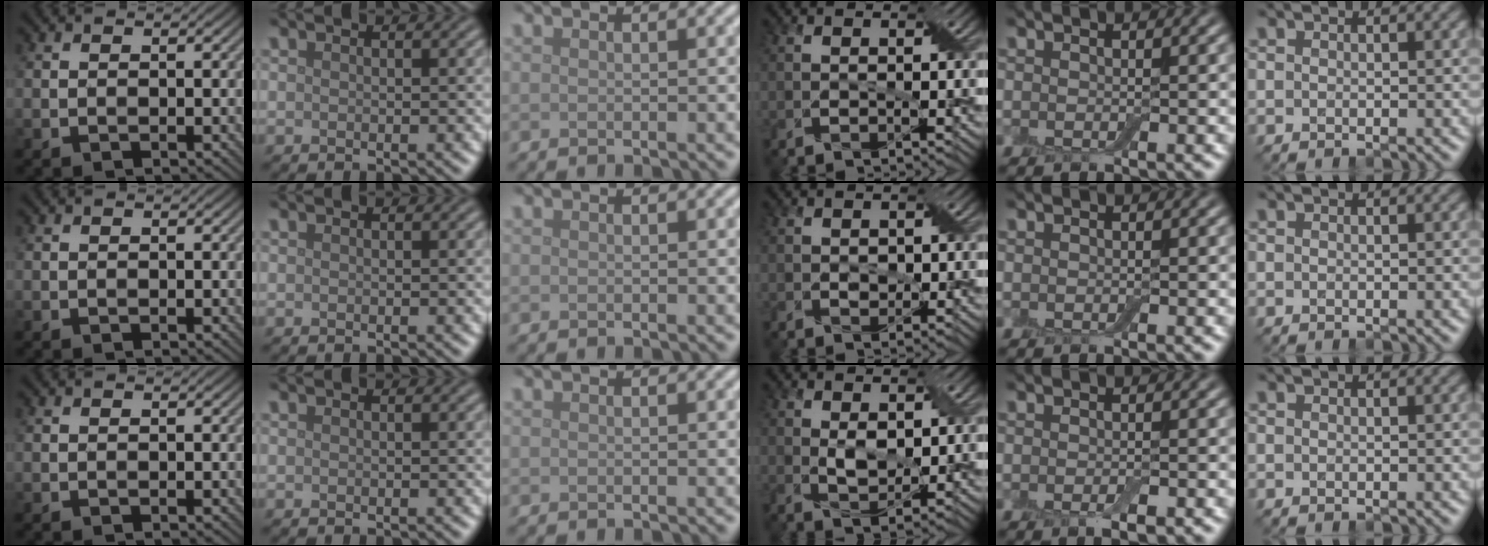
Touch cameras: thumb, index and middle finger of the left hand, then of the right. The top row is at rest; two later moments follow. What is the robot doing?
{"motion": "fold", "object": "bandage"}